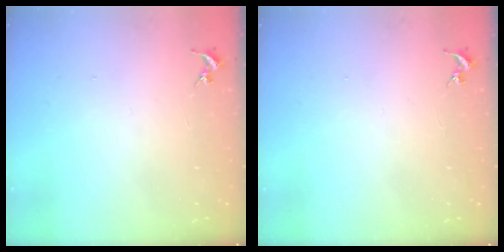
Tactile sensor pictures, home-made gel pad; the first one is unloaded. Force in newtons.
{"total": 0.0}